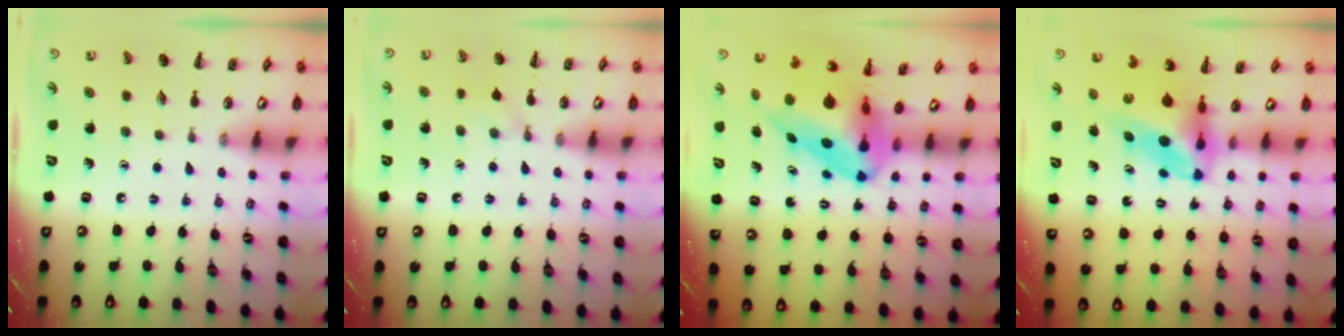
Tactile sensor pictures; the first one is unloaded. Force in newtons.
{"total": 6.4, "press": 6.1, "slide": 2.0}
{"total": 9.1, "press": 8.8, "slide": 2.4}
{"total": 6.0, "press": 5.7, "slide": 1.8}